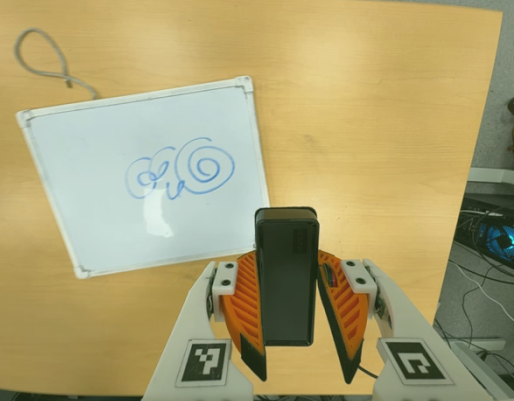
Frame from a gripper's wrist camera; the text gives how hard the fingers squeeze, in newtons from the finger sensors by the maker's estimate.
{"total": 6.2, "left": 5.1, "right": 7.3}